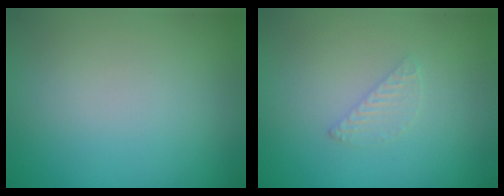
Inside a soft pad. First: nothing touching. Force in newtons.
{"total": 1.1, "press": 1.1, "slide": 0.1}